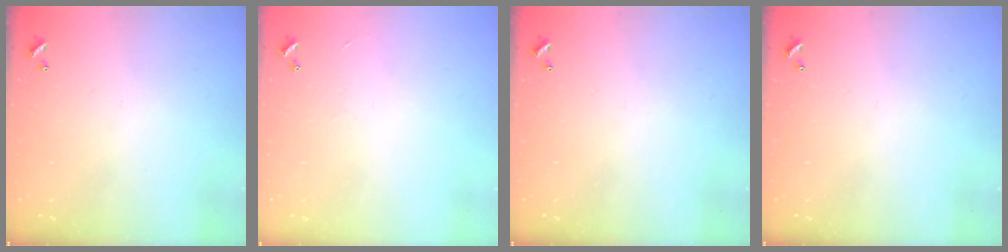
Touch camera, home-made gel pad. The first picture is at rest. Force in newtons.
{"total": 1.2, "press": 1.1, "slide": 0.4}
{"total": 0.0}
{"total": 0.0}